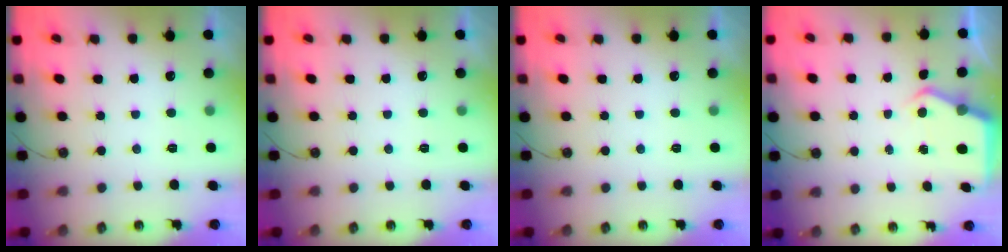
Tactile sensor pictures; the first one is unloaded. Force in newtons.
{"total": 0.0}
{"total": 0.0}
{"total": 5.1, "press": 5.1, "slide": 0.7}